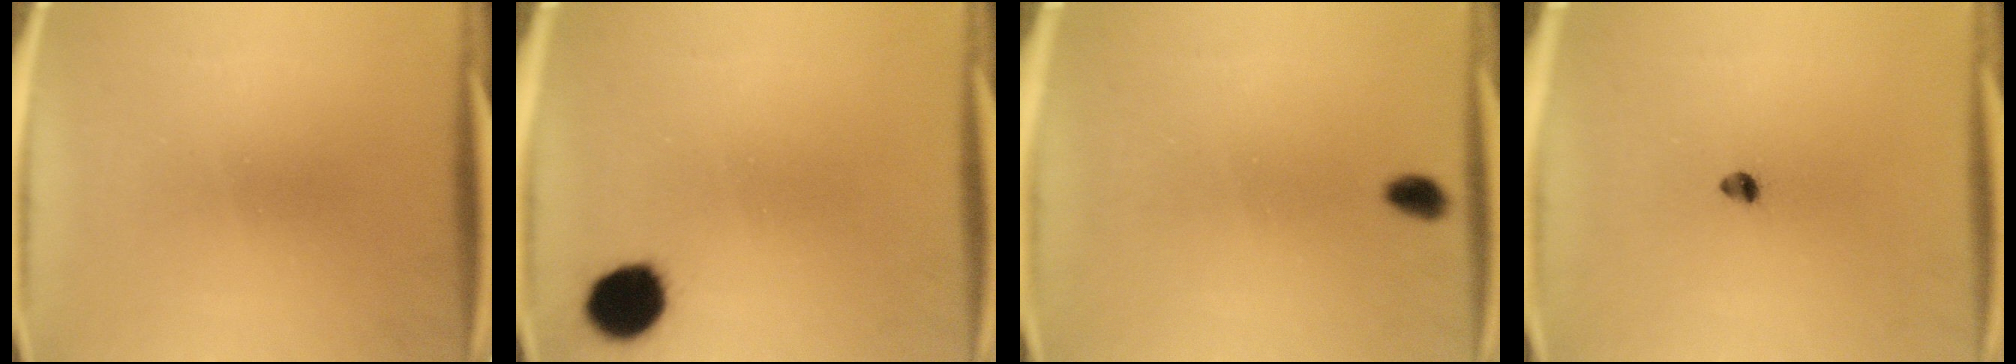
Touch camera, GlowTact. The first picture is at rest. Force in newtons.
{"total": 8.4}
{"total": 2.1}
{"total": 1.7}